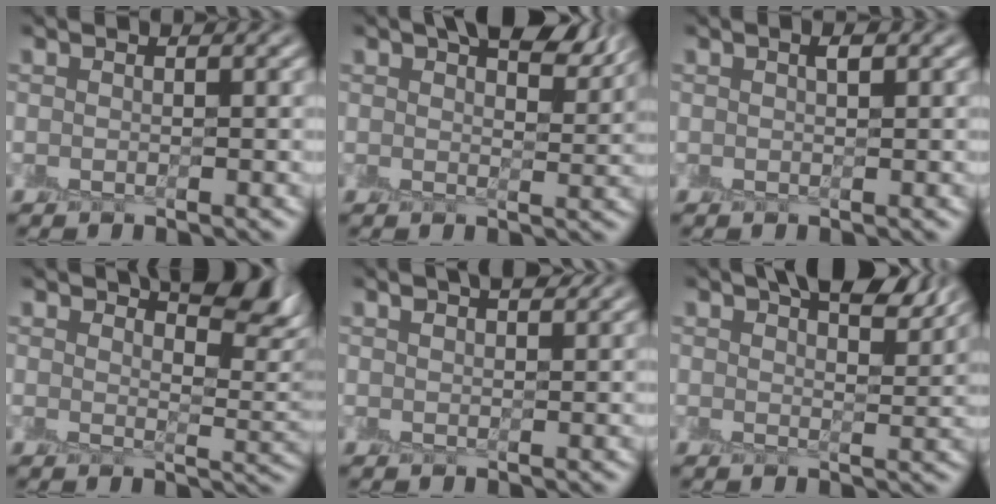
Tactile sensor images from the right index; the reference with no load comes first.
{"total": 6.9, "force": [4.6, 2.5, 4.5], "torque": [-0.049, 0.020, 0.055]}
{"total": 0.8, "force": [0.3, 0.1, 0.7], "torque": [-0.011, 0.003, 0.006]}
{"total": 7.9, "force": [5.3, 2.6, 5.2], "torque": [-0.043, 0.020, 0.071]}
{"total": 2.5, "force": [1.8, 0.7, 1.6], "torque": [-0.012, 0.005, 0.020]}
{"total": 6.4, "force": [4.5, 2.0, 4.1], "torque": [-0.032, 0.022, 0.051]}